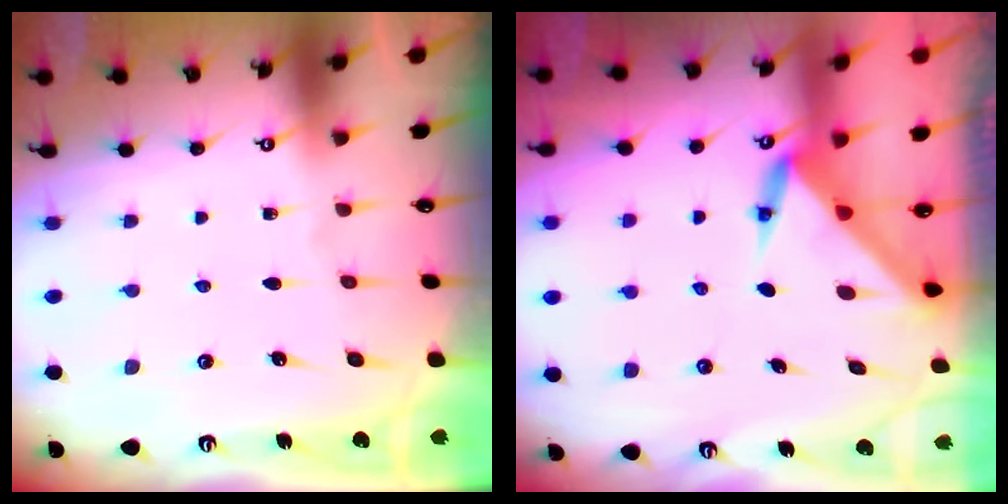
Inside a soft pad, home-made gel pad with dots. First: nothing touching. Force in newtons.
{"total": 3.4, "press": 3.4, "slide": 0.1}